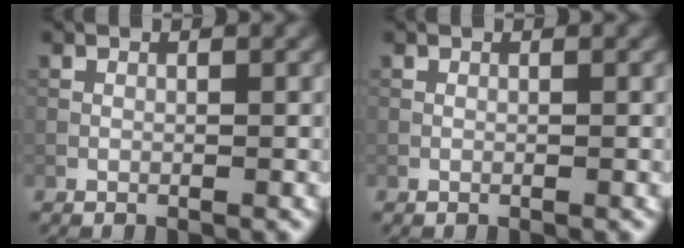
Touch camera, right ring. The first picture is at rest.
{"total": 0.0}